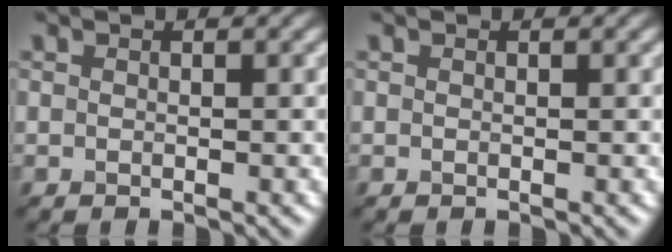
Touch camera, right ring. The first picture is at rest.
{"total": 0.0}